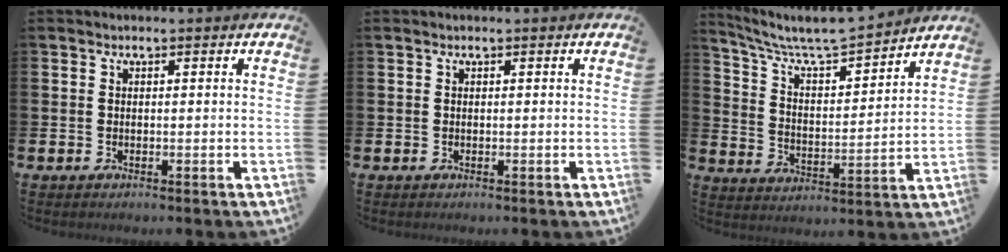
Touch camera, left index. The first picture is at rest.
{"total": 0.0}
{"total": 7.9, "force": [7.3, 1.3, 2.6], "torque": [-0.089, -0.053, 0.126]}